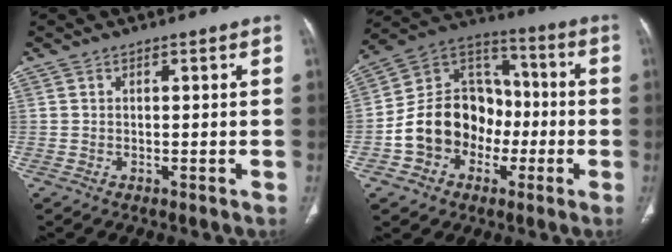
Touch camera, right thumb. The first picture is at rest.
{"total": 16.6, "force": [-4.0, 13.5, 8.8], "torque": [-0.109, 0.056, -0.071]}